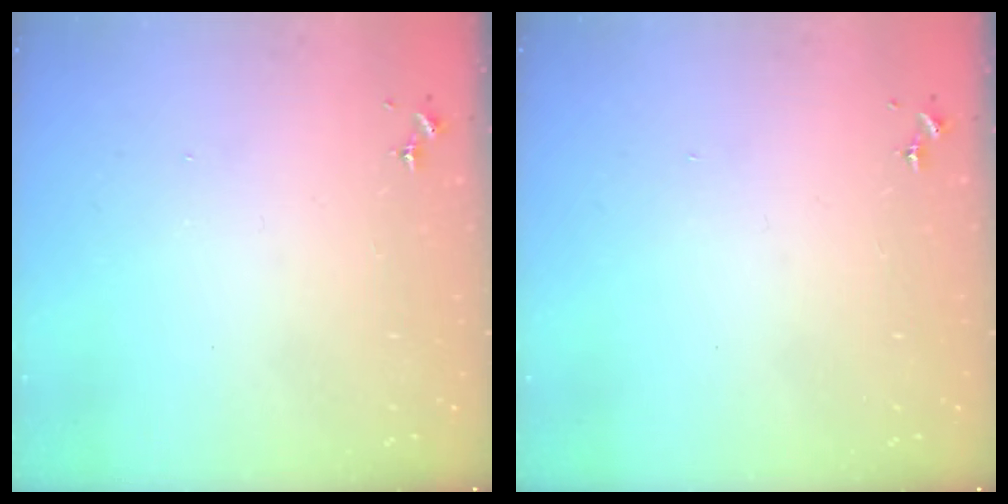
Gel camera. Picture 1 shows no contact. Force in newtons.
{"total": 0.0}